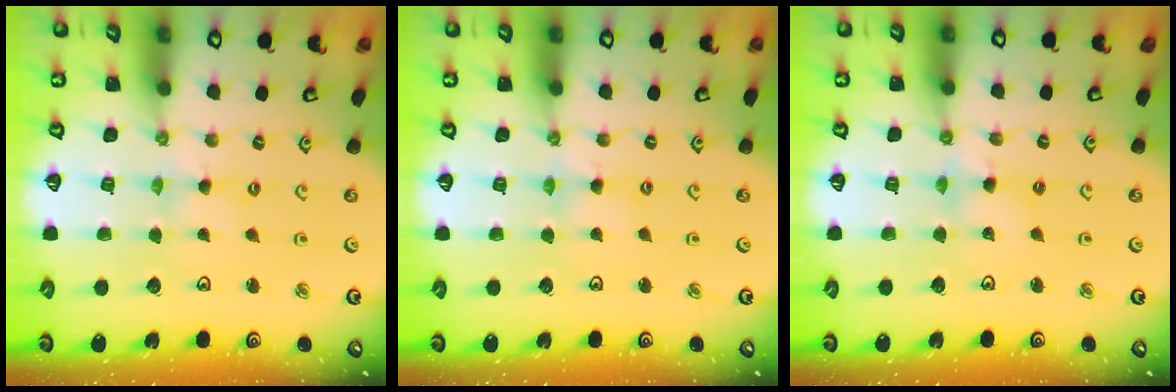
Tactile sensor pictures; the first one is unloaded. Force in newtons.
{"total": 1.5, "press": 1.5, "slide": 0.2}
{"total": 3.9, "press": 3.9, "slide": 0.4}